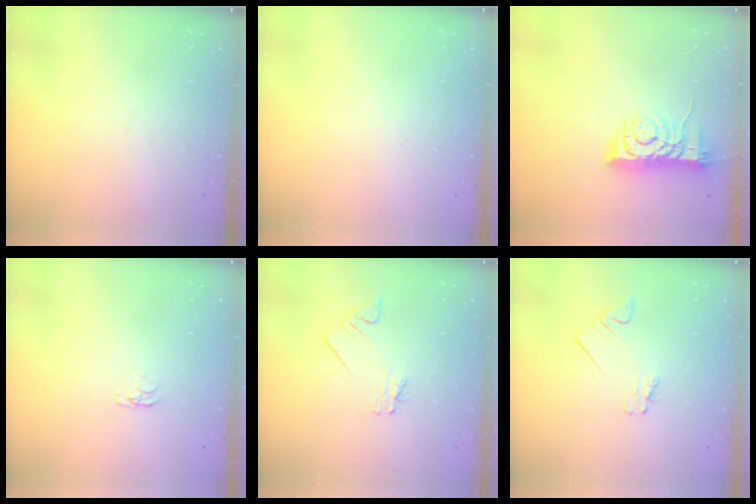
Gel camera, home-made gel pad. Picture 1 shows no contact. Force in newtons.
{"total": 0.0}
{"total": 7.6, "press": 7.5, "slide": 1.2}
{"total": 1.2, "press": 1.1, "slide": 0.3}
{"total": 1.9, "press": 1.9, "slide": 0.1}
{"total": 1.9, "press": 1.9, "slide": 0.1}